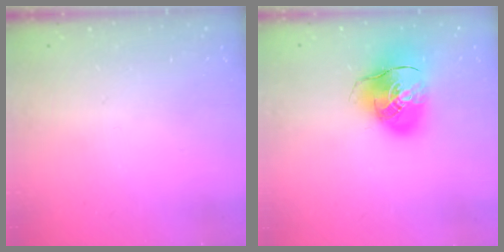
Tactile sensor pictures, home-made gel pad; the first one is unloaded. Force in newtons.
{"total": 14.1, "press": 13.9, "slide": 2.5}